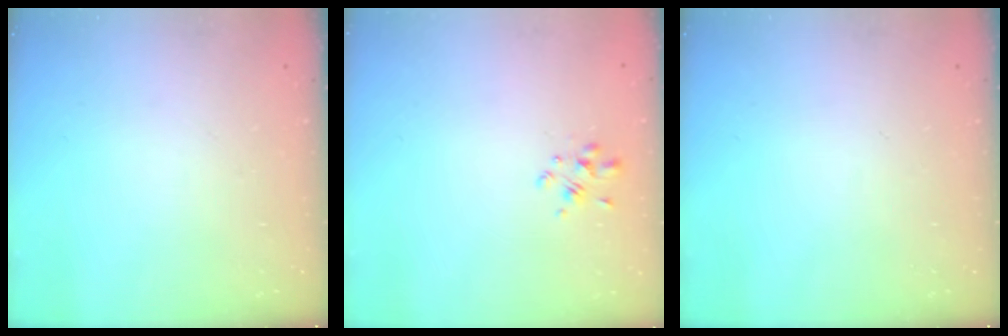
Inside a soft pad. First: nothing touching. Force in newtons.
{"total": 2.4, "press": 2.2, "slide": 0.9}
{"total": 0.0}